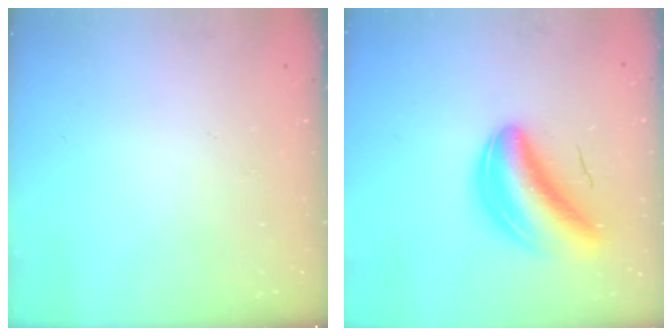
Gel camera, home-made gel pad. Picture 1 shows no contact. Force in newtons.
{"total": 9.7, "press": 9.3, "slide": 2.8}